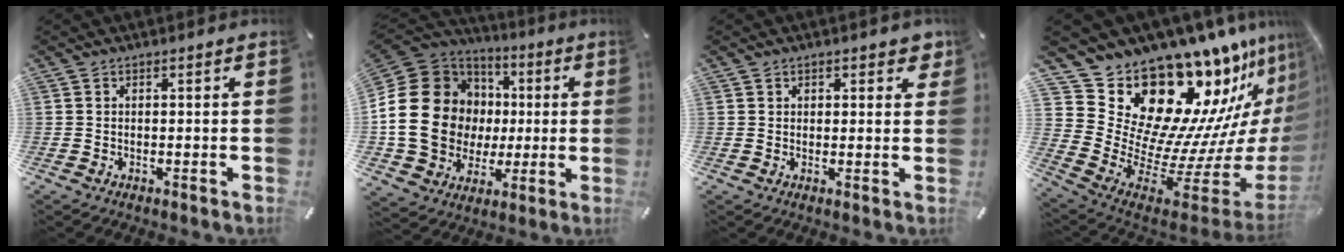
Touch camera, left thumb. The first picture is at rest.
{"total": 23.1, "force": [1.1, 19.8, 11.9], "torque": [-0.246, -0.006, 0.048]}
{"total": 2.5, "force": [1.5, 1.8, 0.9], "torque": [0.005, -0.003, 0.022]}
{"total": 24.1, "force": [16.6, 13.0, 11.6], "torque": [-0.166, -0.200, 0.337]}